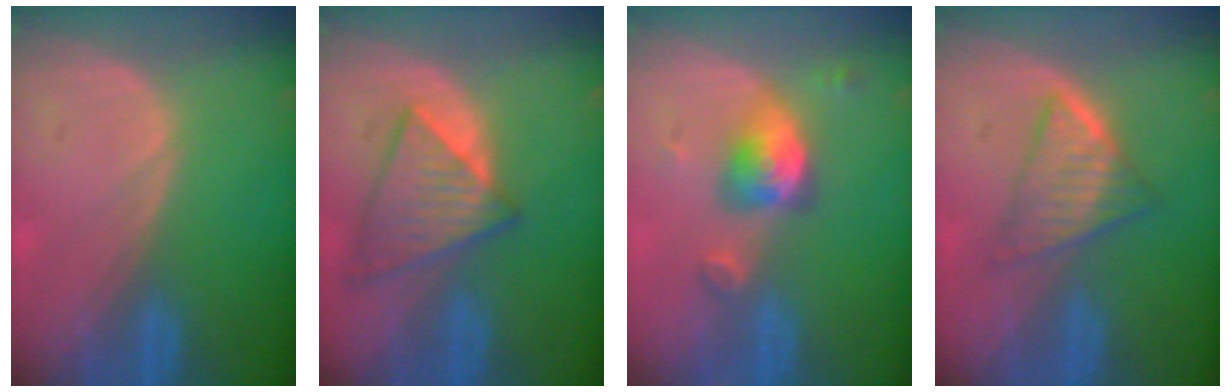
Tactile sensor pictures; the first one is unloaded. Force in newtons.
{"total": 7.2, "press": 7.0, "slide": 1.7}
{"total": 5.1, "press": 5.1, "slide": 0.2}
{"total": 5.5, "press": 5.4, "slide": 1.4}